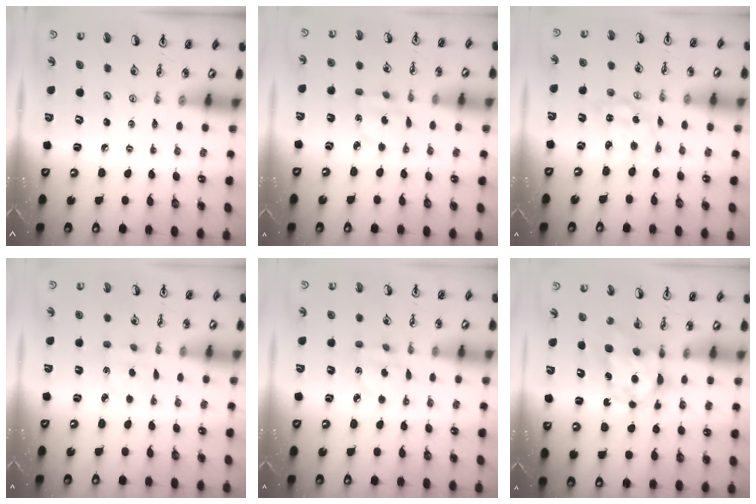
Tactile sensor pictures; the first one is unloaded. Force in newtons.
{"total": 4.0, "press": 3.9, "slide": 0.7}
{"total": 1.4, "press": 1.4, "slide": 0.0}
{"total": 1.7, "press": 1.6, "slide": 0.6}
{"total": 2.6, "press": 2.6, "slide": 0.1}
{"total": 7.2, "press": 7.2, "slide": 0.5}